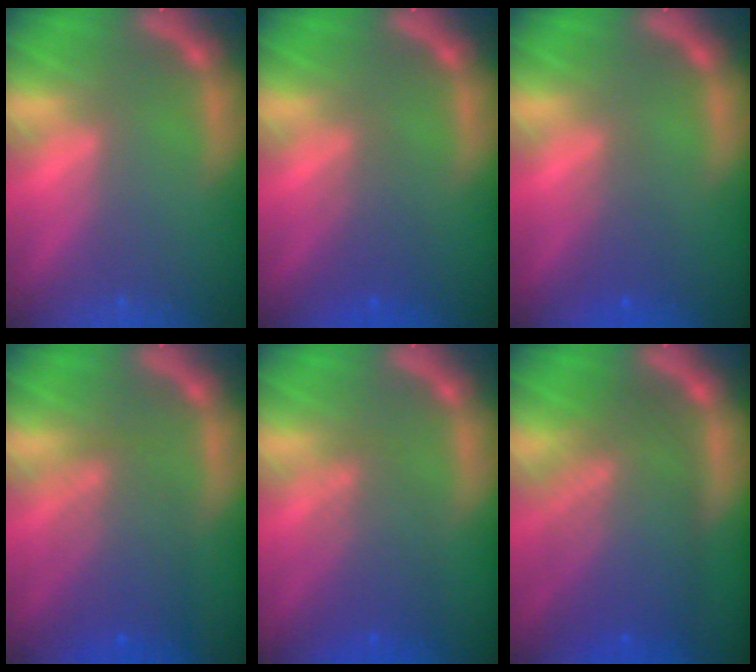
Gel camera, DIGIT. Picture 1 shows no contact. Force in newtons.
{"total": 2.5}
{"total": 2.0}
{"total": 5.6}
{"total": 4.6}
{"total": 9.1}